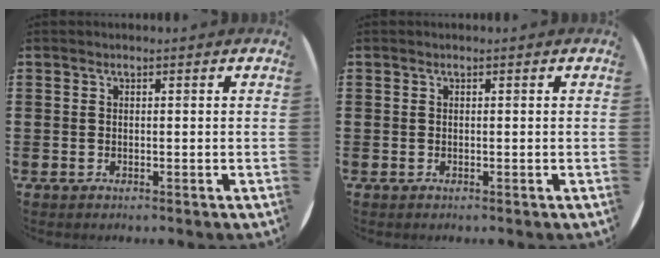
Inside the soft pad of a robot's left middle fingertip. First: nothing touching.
{"total": 0.0}